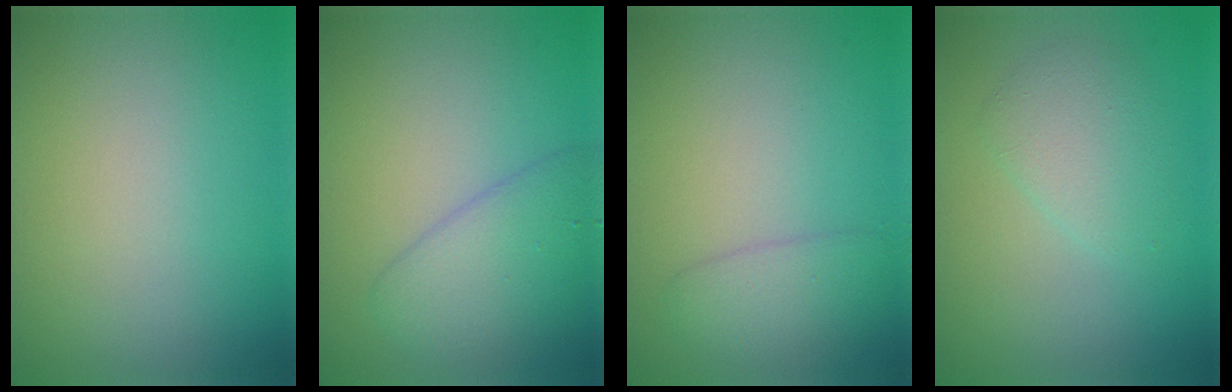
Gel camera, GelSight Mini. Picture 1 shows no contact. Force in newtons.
{"total": 3.7, "press": 3.7, "slide": 0.1}
{"total": 2.3, "press": 2.3, "slide": 0.1}
{"total": 2.6, "press": 2.6, "slide": 0.2}